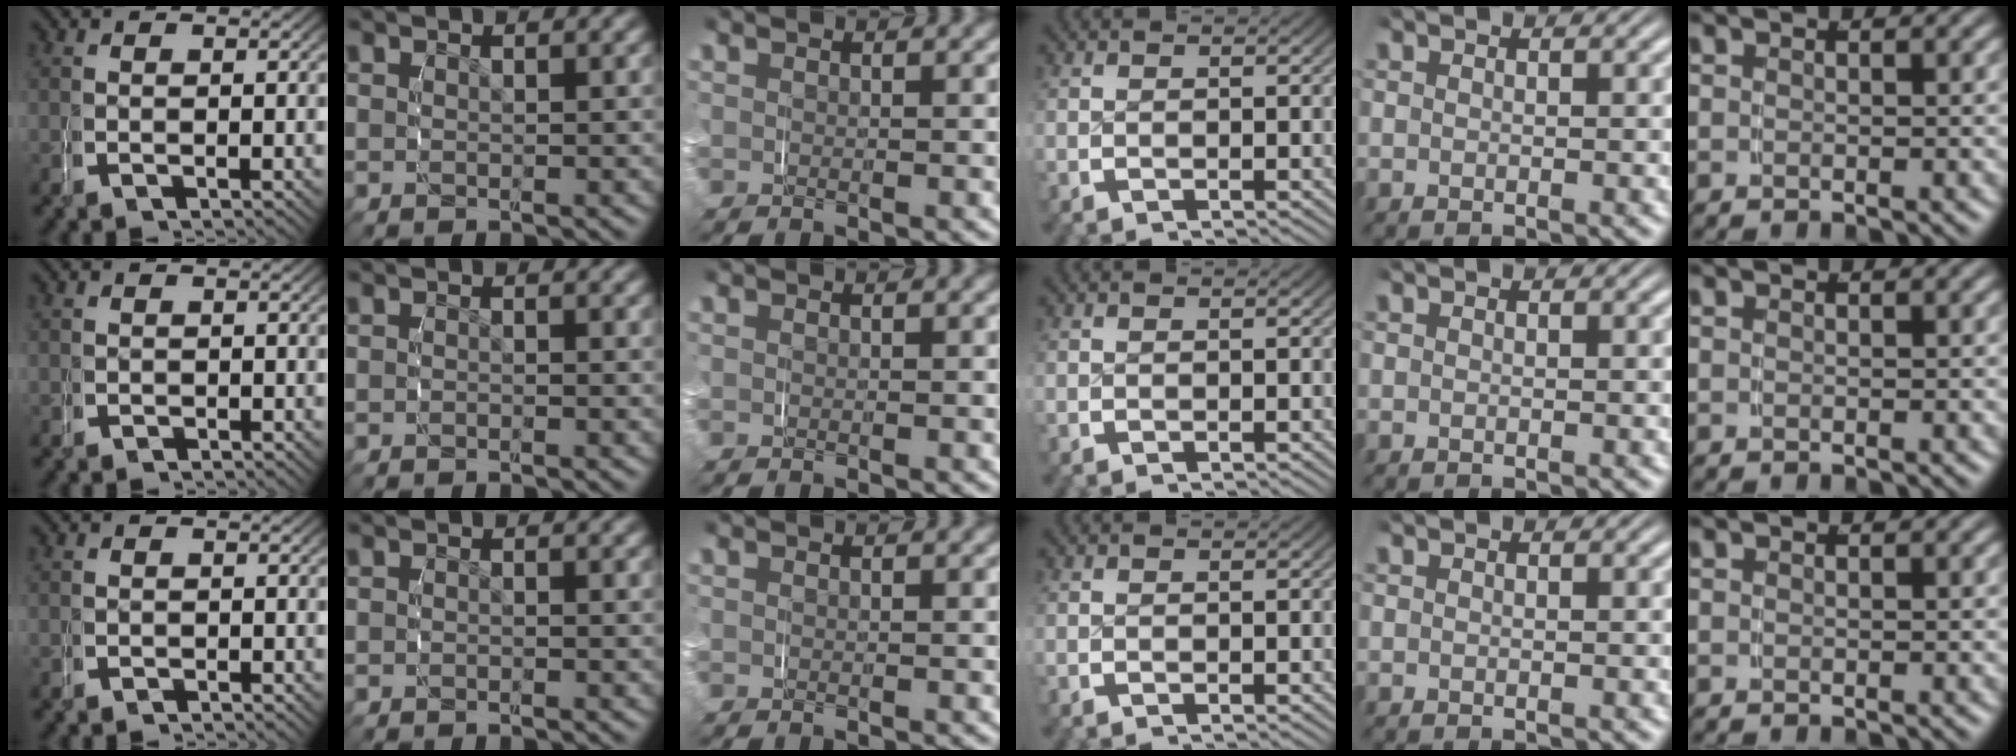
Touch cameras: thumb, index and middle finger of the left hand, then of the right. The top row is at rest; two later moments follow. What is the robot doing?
{"motion": "grasp_and_lifting", "object": "keyboard"}